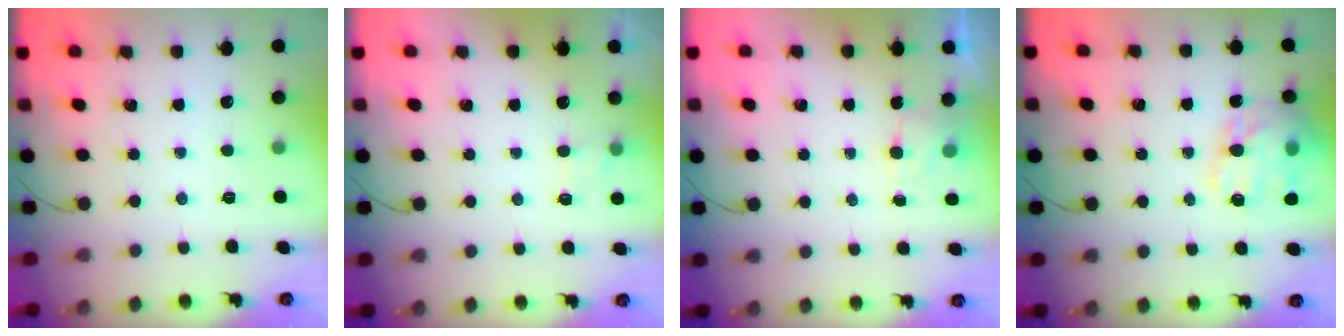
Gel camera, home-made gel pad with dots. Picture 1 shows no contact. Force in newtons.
{"total": 2.4, "press": 1.9, "slide": 1.4}
{"total": 3.8, "press": 3.6, "slide": 1.1}
{"total": 19.0, "press": 18.8, "slide": 2.9}